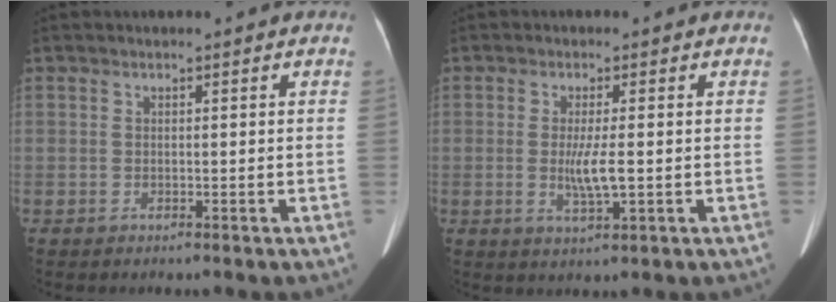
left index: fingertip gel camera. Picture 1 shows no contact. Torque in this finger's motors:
{"motor_torque": [0.77, -0.01, 0.50, 0.16]}